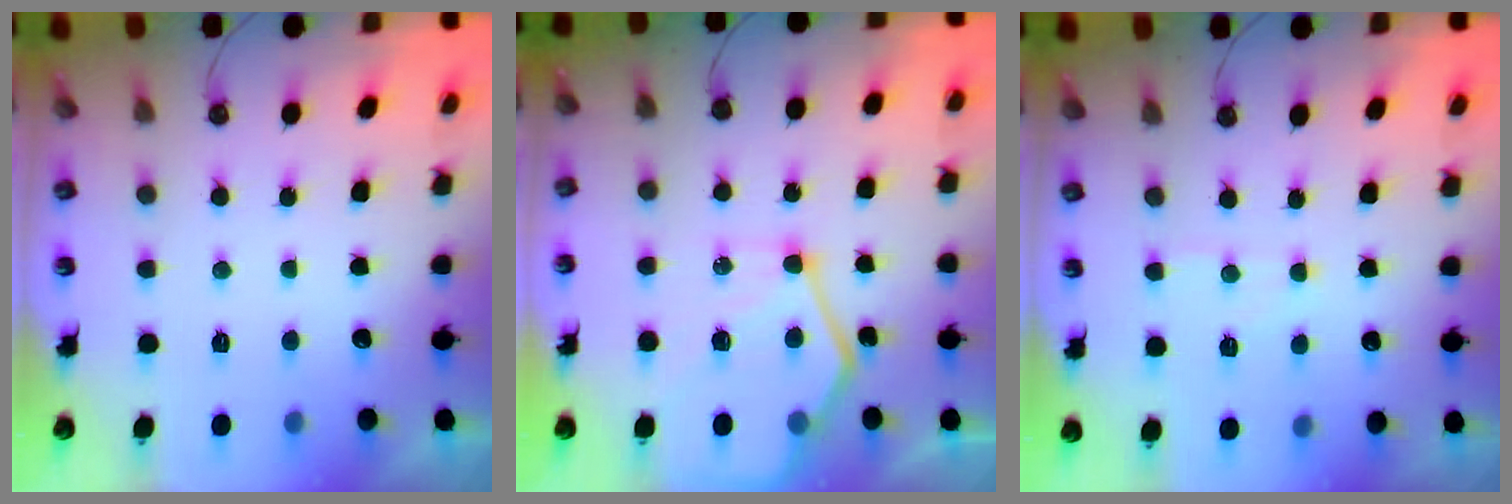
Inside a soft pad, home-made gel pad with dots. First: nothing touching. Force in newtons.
{"total": 17.4, "press": 17.3, "slide": 1.7}
{"total": 5.4, "press": 5.3, "slide": 0.8}